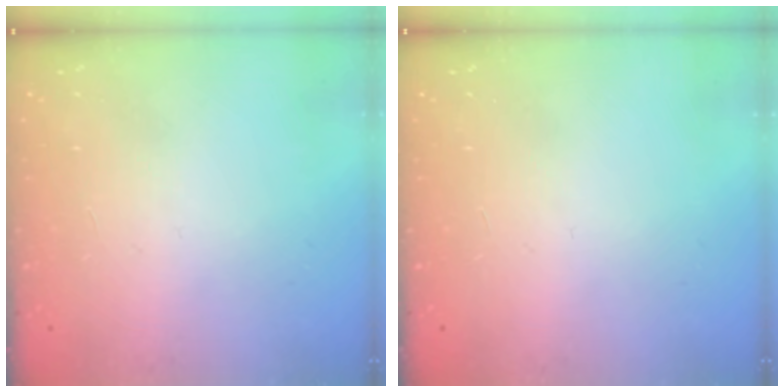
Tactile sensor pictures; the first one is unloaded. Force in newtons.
{"total": 0.0}